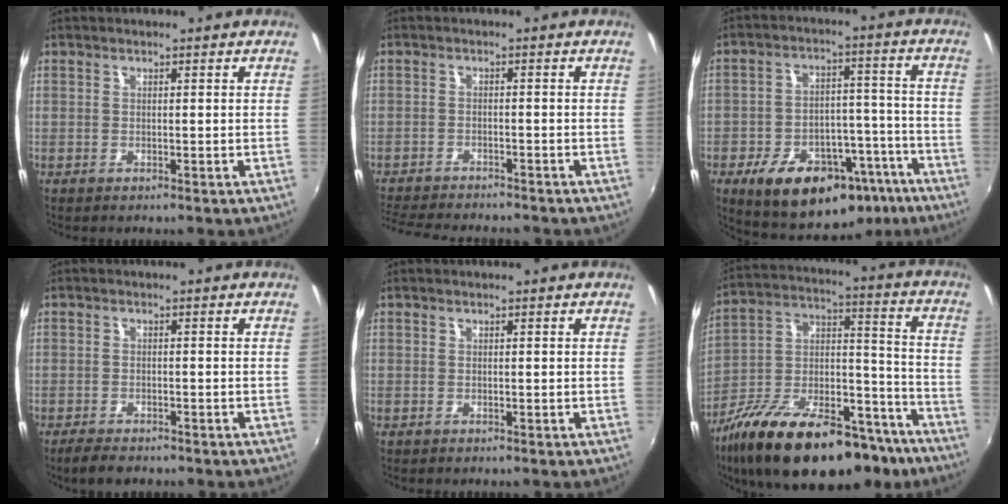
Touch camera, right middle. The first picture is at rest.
{"total": 10.5, "force": [-9.5, 1.9, 3.9], "torque": [-0.102, -0.019, -0.154]}
{"total": 21.2, "force": [-12.9, 11.9, 11.9], "torque": [-0.211, 0.023, -0.163]}
{"total": 4.1, "force": [-3.4, 1.3, 2.0], "torque": [-0.051, -0.013, -0.060]}
{"total": 0.0}
{"total": 28.7, "force": [-19.2, 11.9, 17.8], "torque": [-0.301, -0.001, -0.290]}